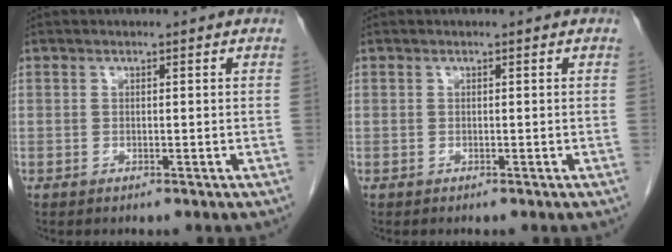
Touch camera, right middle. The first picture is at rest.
{"total": 0.0}